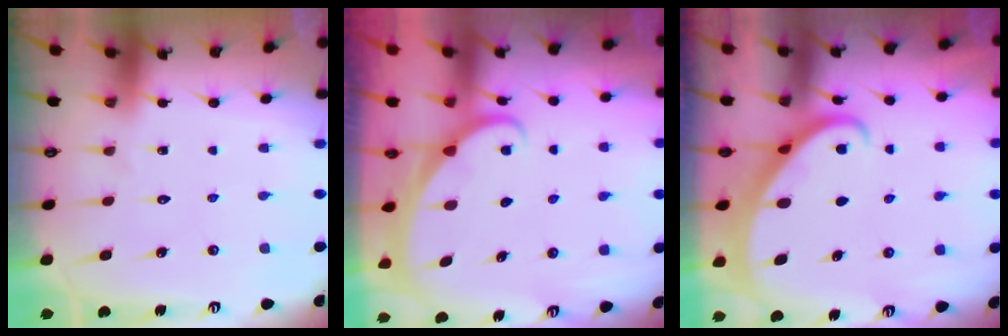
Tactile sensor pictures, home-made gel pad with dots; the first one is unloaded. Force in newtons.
{"total": 1.8, "press": 1.8, "slide": 0.1}
{"total": 2.6, "press": 2.6, "slide": 0.2}